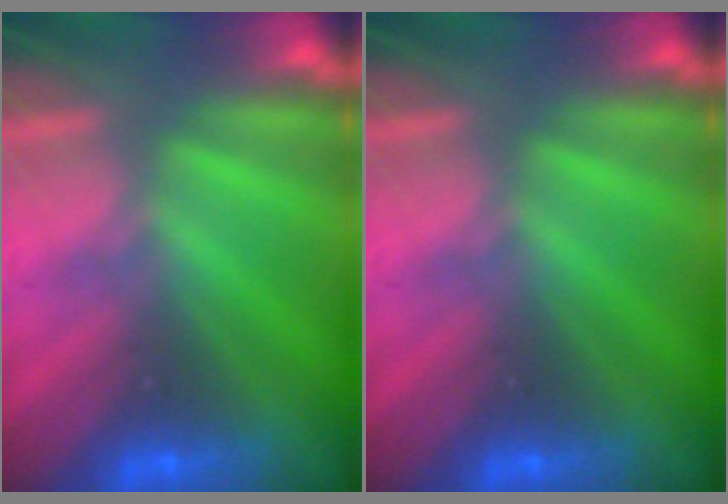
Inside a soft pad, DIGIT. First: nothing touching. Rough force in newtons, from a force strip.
{"total": 0.0}